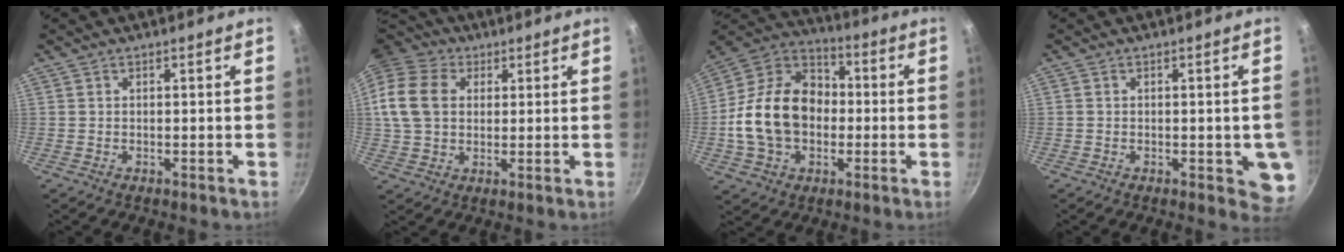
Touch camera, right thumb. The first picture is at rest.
{"total": 18.3, "force": [4.9, 14.2, 10.5], "torque": [-0.220, 0.022, 0.082]}
{"total": 19.5, "force": [-1.7, 14.5, 12.9], "torque": [-0.198, 0.040, -0.039]}
{"total": 6.5, "force": [-1.3, 2.7, 5.8], "torque": [-0.035, 0.002, -0.014]}